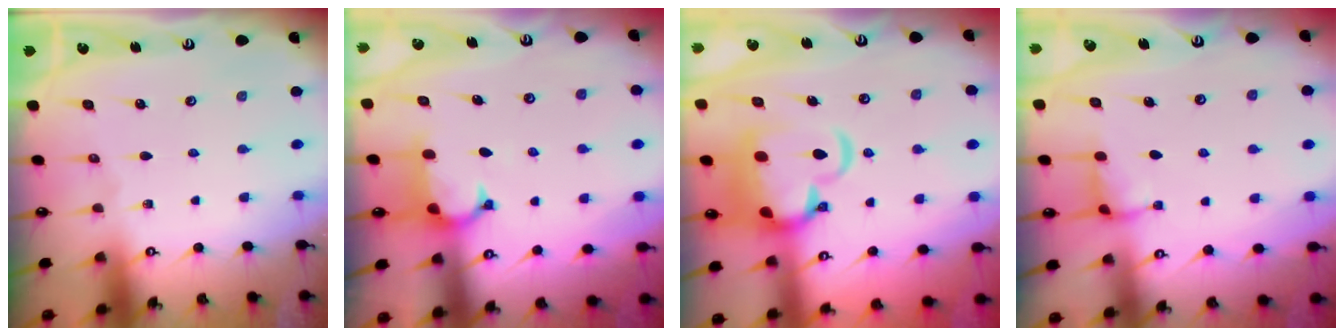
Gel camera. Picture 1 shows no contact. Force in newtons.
{"total": 0.7, "press": 0.1, "slide": 0.7}
{"total": 9.9, "press": 9.7, "slide": 2.0}
{"total": 2.4, "press": 2.4, "slide": 0.4}